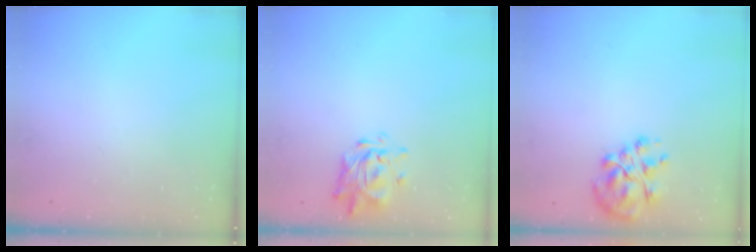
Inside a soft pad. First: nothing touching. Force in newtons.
{"total": 1.5, "press": 1.5, "slide": 0.4}
{"total": 9.7, "press": 9.5, "slide": 2.0}